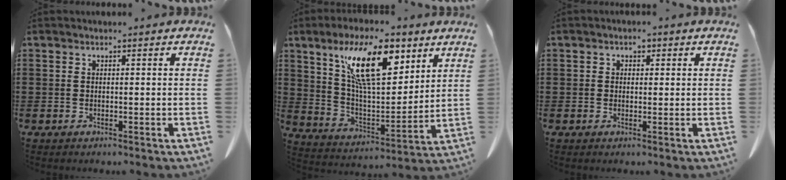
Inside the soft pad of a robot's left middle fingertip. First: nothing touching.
{"total": 14.0, "force": [8.0, 5.0, 10.4], "torque": [-0.202, -0.014, 0.141]}
{"total": 1.1, "force": [0.4, 0.9, 0.6], "torque": [-0.015, 0.004, 0.007]}